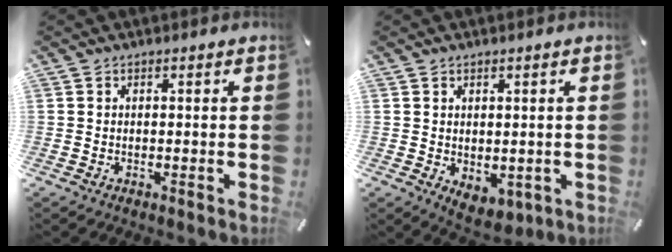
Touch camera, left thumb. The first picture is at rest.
{"total": 3.0, "force": [0.3, 2.5, 1.7], "torque": [-0.014, 0.001, 0.008]}